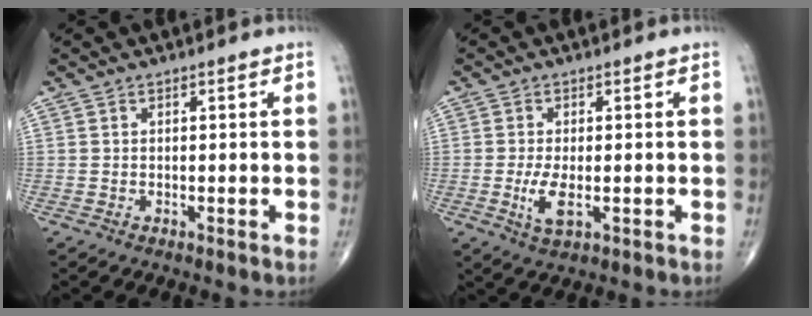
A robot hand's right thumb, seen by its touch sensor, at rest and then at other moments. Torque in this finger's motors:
{"motor_torque": [1.36, 1.27, 0.51, 0.27, 0.21]}